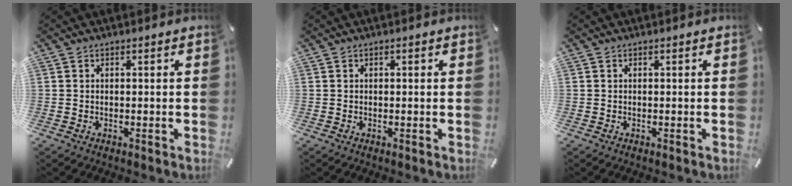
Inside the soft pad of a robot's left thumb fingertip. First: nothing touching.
{"total": 0.0}
{"total": 0.0}